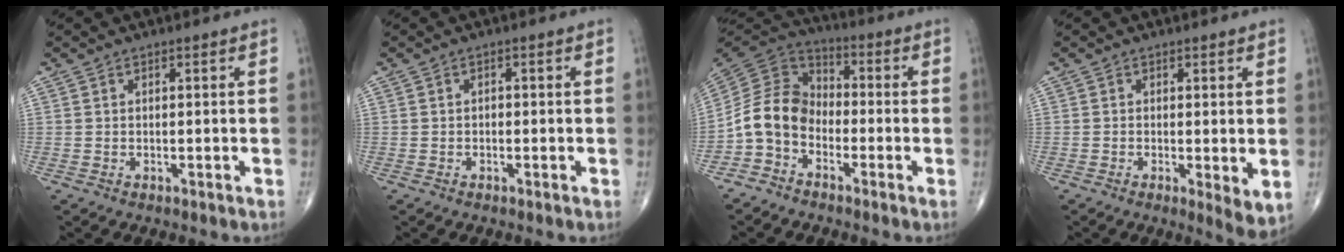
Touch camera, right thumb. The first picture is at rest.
{"total": 0.8, "force": [-0.3, 0.6, 0.5], "torque": [-0.001, 0.003, -0.008]}
{"total": 10.1, "force": [-3.7, 7.6, 5.5], "torque": [-0.093, 0.056, -0.091]}
{"total": 4.5, "force": [-0.3, 1.3, 4.3], "torque": [-0.066, -0.016, -0.009]}